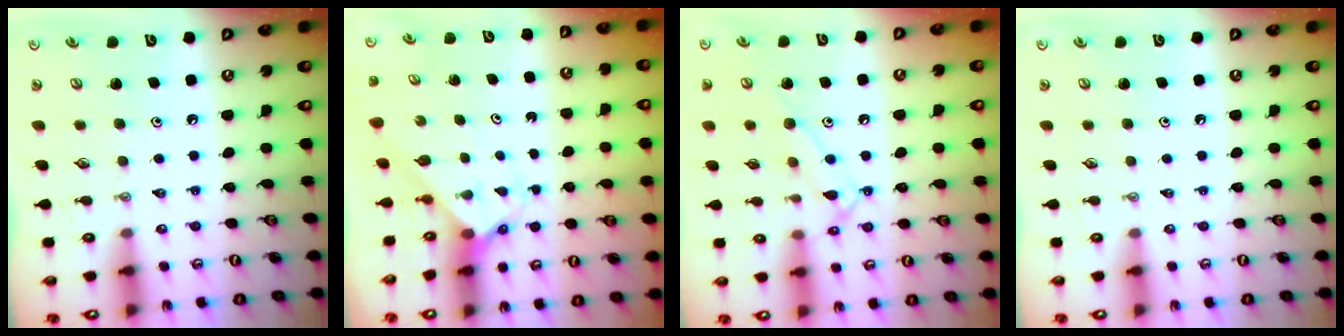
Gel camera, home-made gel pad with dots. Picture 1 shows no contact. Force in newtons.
{"total": 2.4, "press": 2.4, "slide": 0.2}
{"total": 11.6, "press": 11.6, "slide": 0.7}
{"total": 0.0}